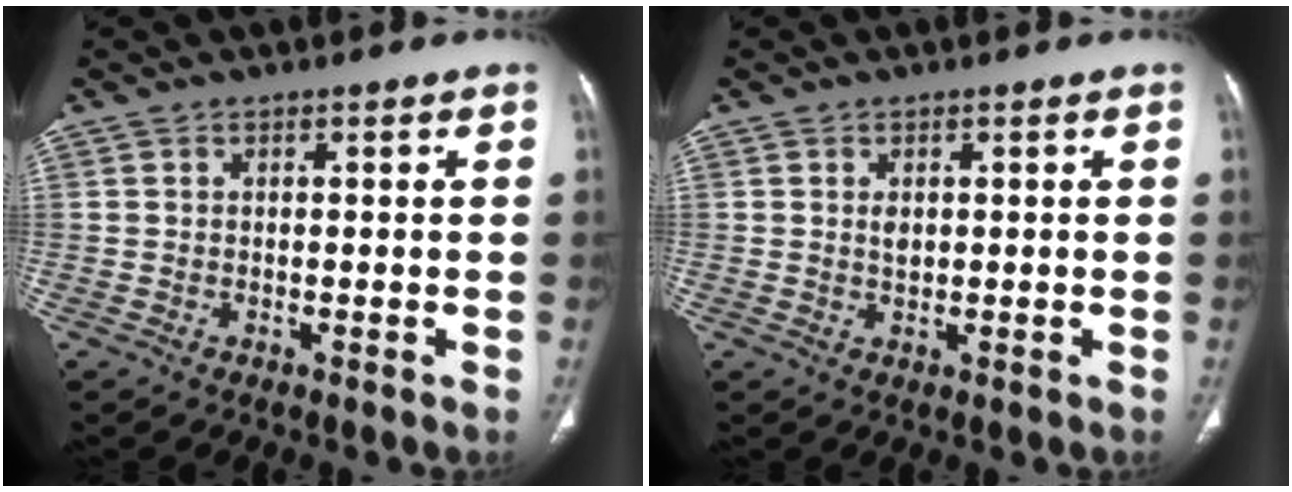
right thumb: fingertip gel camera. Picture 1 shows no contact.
{"total": 1.6, "force": [0.4, 1.0, 1.2], "torque": [-0.017, -0.003, 0.011]}